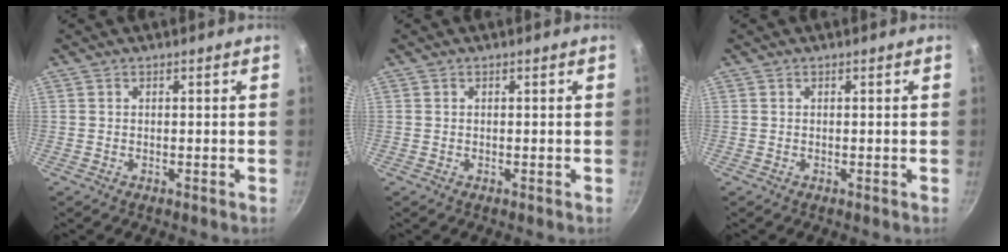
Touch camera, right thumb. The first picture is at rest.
{"total": 0.0}
{"total": 0.0}